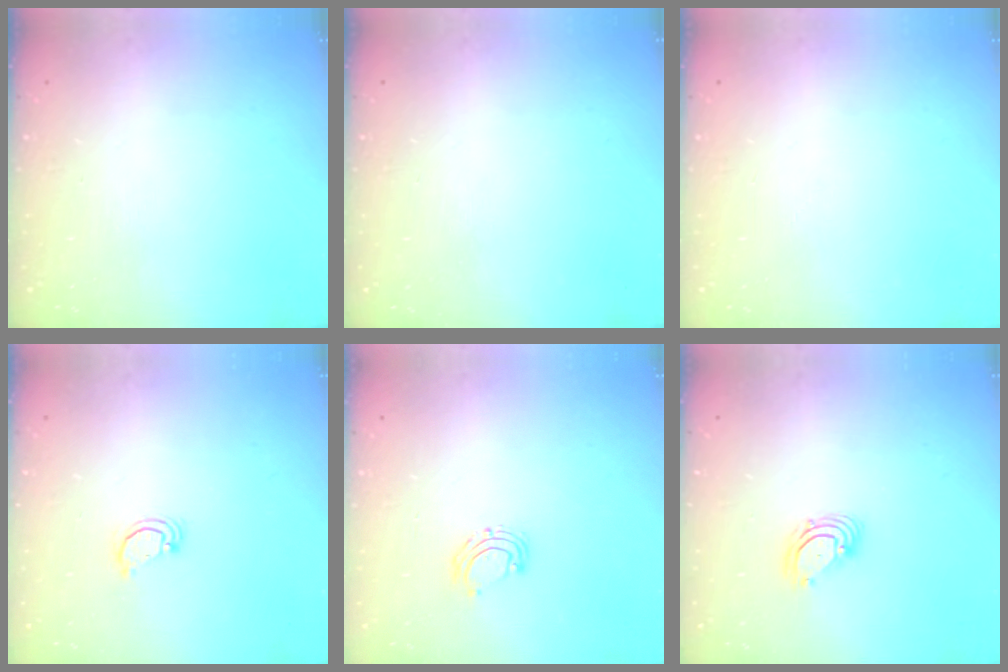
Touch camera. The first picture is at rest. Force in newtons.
{"total": 0.0}
{"total": 0.0}
{"total": 2.2, "press": 2.2, "slide": 0.3}
{"total": 6.0, "press": 5.9, "slide": 1.1}
{"total": 3.7, "press": 3.7, "slide": 0.1}